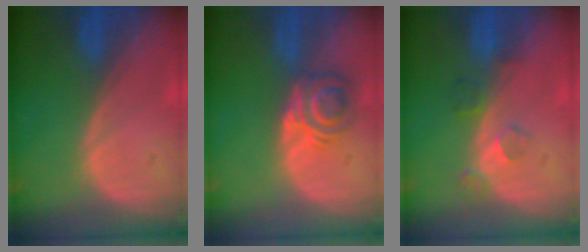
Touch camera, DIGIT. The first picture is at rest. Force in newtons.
{"total": 5.8, "press": 4.9, "slide": 3.0}
{"total": 3.3, "press": 2.8, "slide": 1.7}